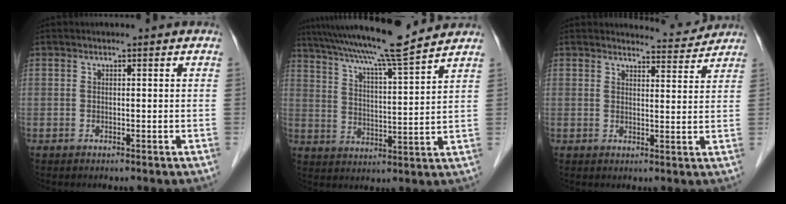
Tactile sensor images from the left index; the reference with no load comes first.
{"total": 15.2, "force": [13.2, -0.5, 7.5], "torque": [-0.134, 0.009, 0.202]}
{"total": 4.2, "force": [4.1, 0.3, -0.8], "torque": [0.002, -0.011, 0.047]}